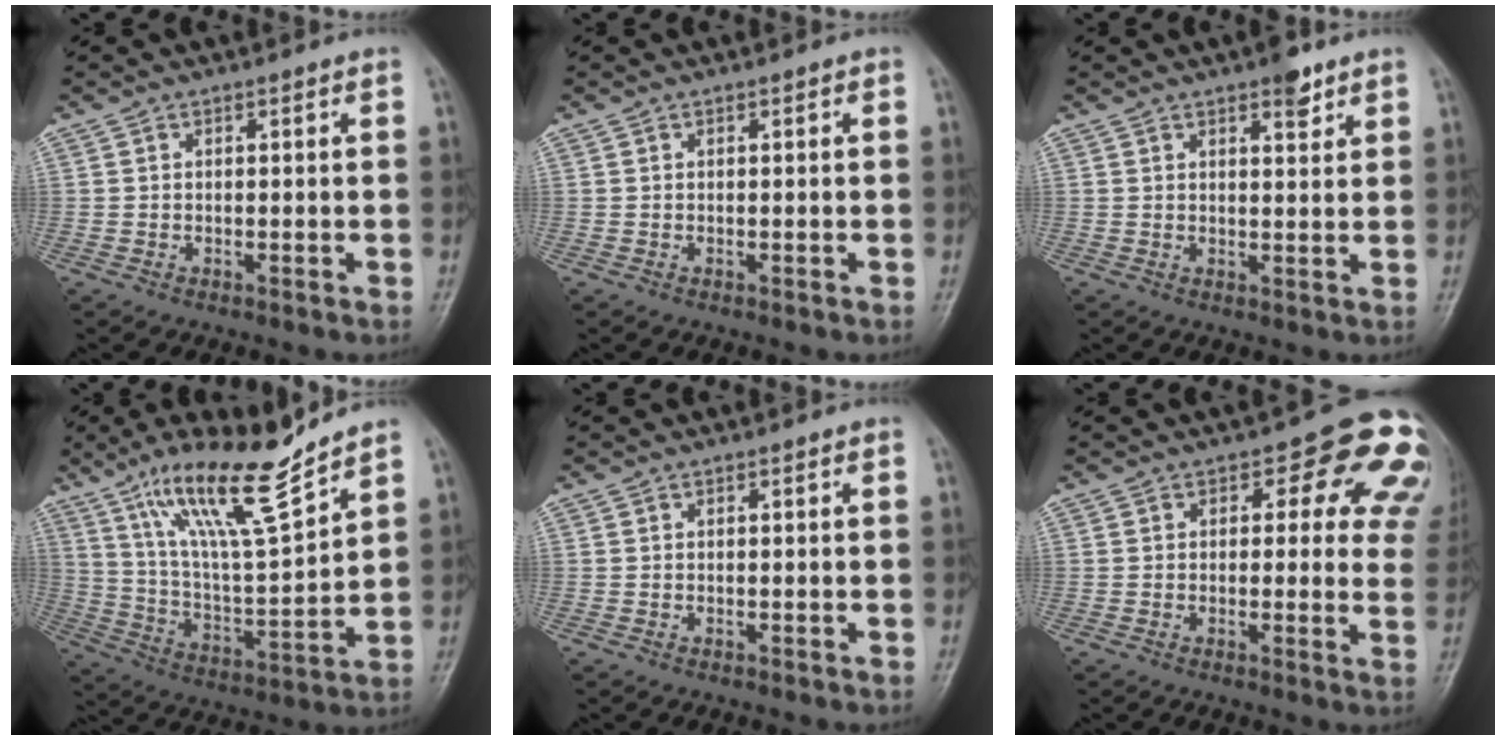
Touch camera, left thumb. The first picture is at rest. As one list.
[{"total": 0.0}, {"total": 3.9, "force": [2.7, 1.4, 2.5], "torque": [-0.022, -0.014, 0.036]}, {"total": 16.8, "force": [12.2, 2.2, 11.3], "torque": [-0.188, -0.071, 0.228]}, {"total": 0.0}, {"total": 13.2, "force": [5.5, 7.1, 9.6], "torque": [-0.049, -0.018, 0.043]}]